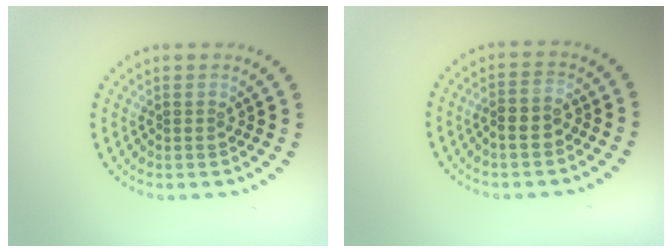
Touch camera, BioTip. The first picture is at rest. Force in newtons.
{"total": 1.6, "press": 1.5, "slide": 0.5}